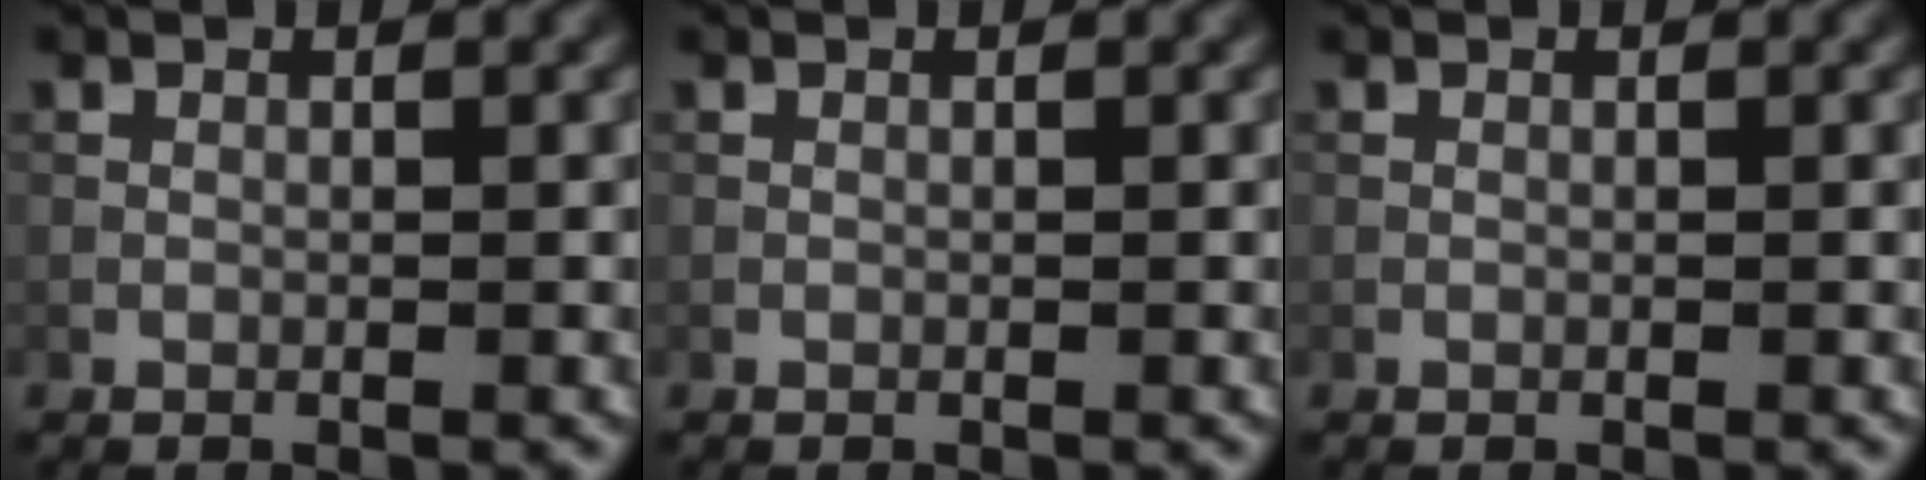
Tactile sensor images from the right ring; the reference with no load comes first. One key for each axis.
{"total": 0.0}
{"total": 0.0}